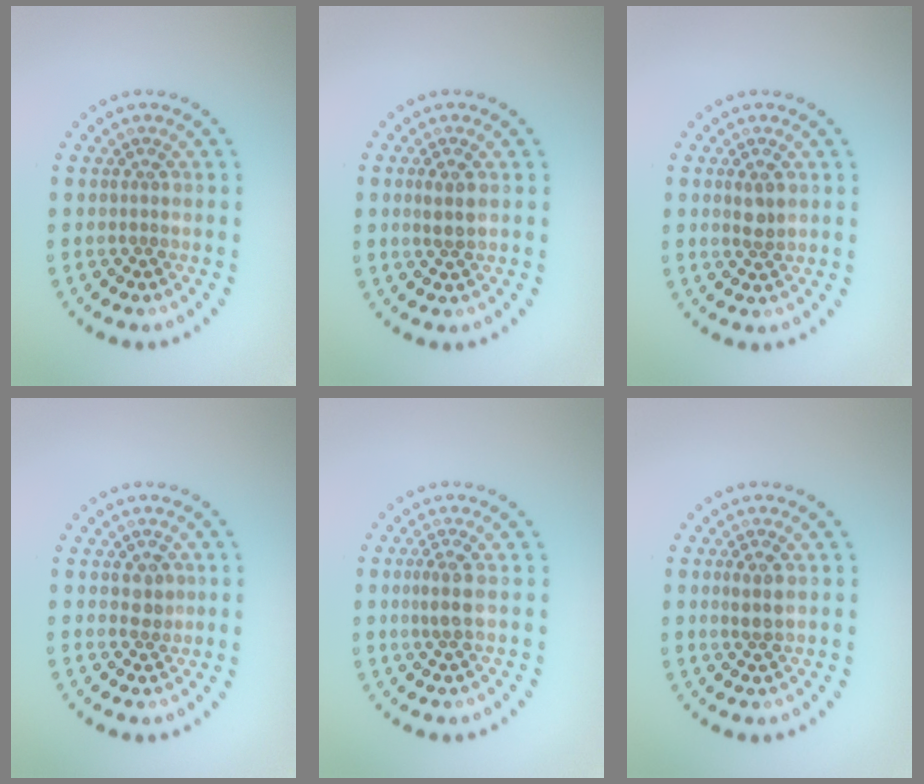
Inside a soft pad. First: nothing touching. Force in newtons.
{"total": 1.9, "press": 1.8, "slide": 0.6}
{"total": 1.8, "press": 1.8, "slide": 0.4}
{"total": 1.4, "press": 1.4, "slide": 0.5}
{"total": 1.7, "press": 1.5, "slide": 0.9}
{"total": 1.9, "press": 1.8, "slide": 0.6}